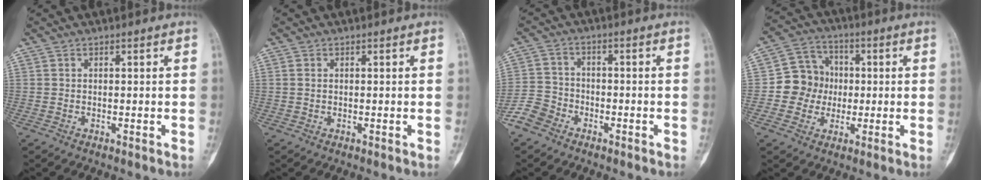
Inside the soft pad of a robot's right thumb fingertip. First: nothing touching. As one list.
[{"total": 0.5, "force": [0.1, 0.2, 0.5], "torque": [-0.012, -0.001, 0.000]}, {"total": 5.2, "force": [-3.7, 3.6, 0.9], "torque": [-0.008, 0.017, -0.080]}, {"total": 9.0, "force": [-0.6, 8.5, 2.9], "torque": [-0.008, 0.022, -0.018]}]